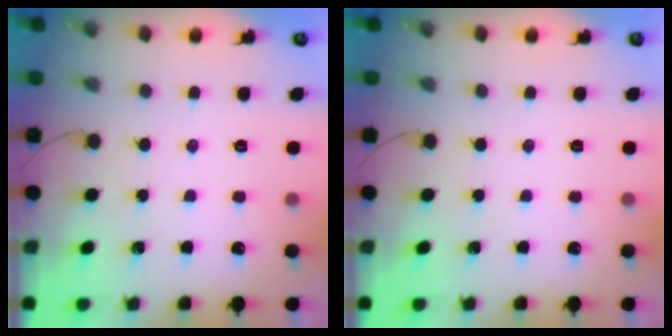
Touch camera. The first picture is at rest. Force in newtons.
{"total": 0.0}